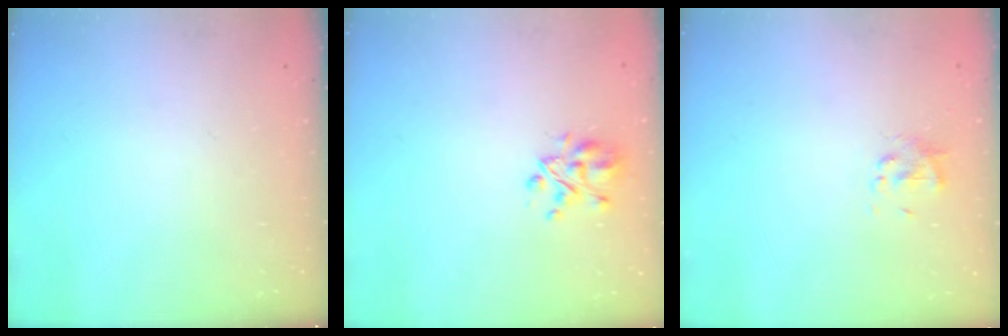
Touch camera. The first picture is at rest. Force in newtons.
{"total": 5.6, "press": 5.2, "slide": 1.9}
{"total": 2.8, "press": 2.7, "slide": 0.7}